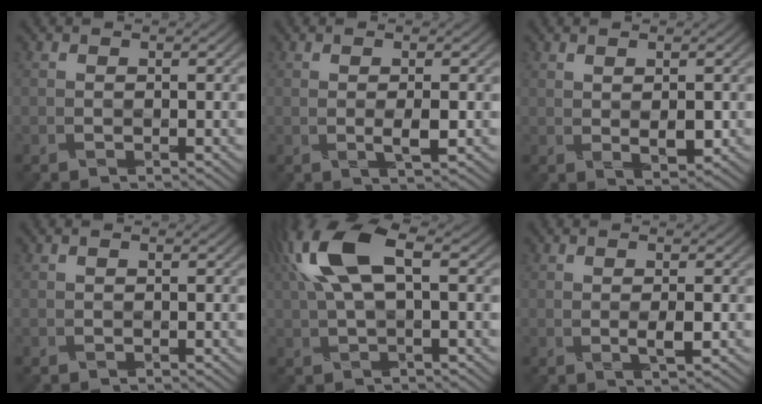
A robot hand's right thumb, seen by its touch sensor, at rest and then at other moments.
{"total": 2.1, "force": [0.0, 0.2, 2.1], "torque": [-0.040, 0.000, 0.002]}
{"total": 2.3, "force": [0.6, 0.7, 2.1], "torque": [-0.044, -0.004, 0.020]}
{"total": 0.0}
{"total": 9.5, "force": [2.7, 3.7, 8.3], "torque": [-0.181, 0.020, 0.046]}
{"total": 1.8, "force": [0.0, 0.2, 1.8], "torque": [-0.036, -0.001, 0.001]}